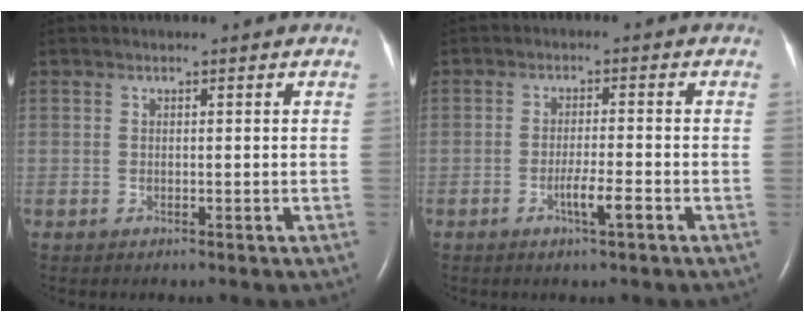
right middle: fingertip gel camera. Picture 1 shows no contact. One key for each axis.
{"total": 3.3, "fx": -1.7, "fy": -0.1, "fz": 2.9, "tx": -0.054, "ty": -0.003, "tz": -0.030}